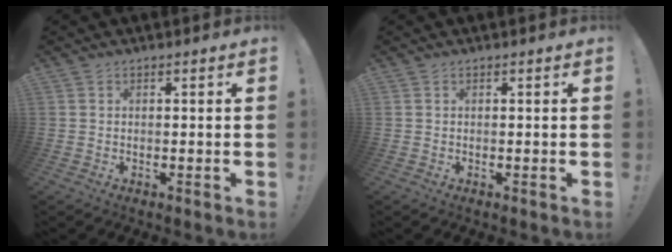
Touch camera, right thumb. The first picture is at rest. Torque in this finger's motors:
{"motor_torque": [-0.09, 0.09, 0.00, 0.00, 0.01]}